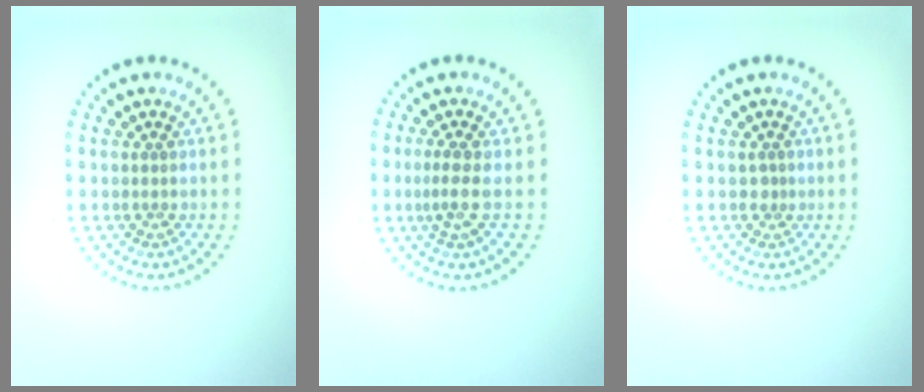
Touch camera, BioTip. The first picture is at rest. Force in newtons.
{"total": 2.0, "press": 1.4, "slide": 1.5}
{"total": 0.9, "press": 0.5, "slide": 0.7}